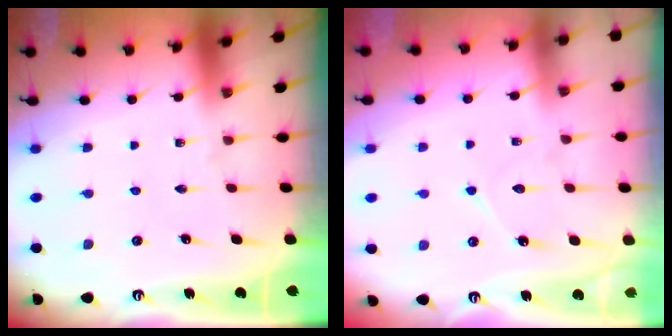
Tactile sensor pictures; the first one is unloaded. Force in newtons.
{"total": 6.1, "press": 6.0, "slide": 0.6}